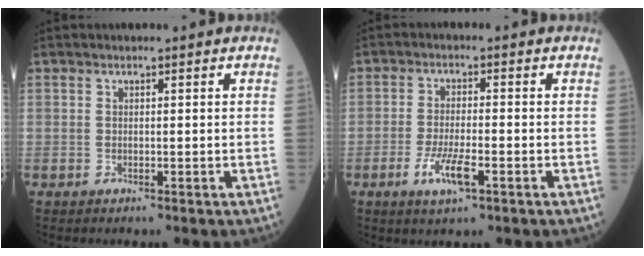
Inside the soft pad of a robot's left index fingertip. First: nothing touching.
{"total": 5.3, "force": [-2.4, 1.1, 4.5], "torque": [-0.098, -0.006, -0.044]}